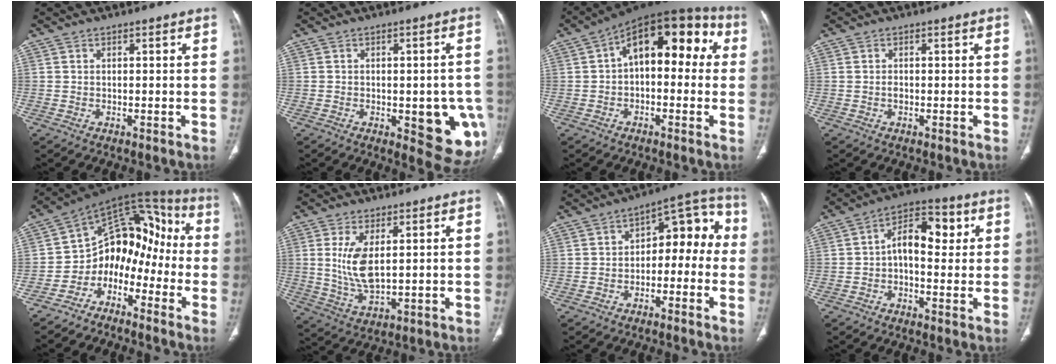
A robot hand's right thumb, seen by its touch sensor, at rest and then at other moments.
{"total": 11.8, "force": [-3.1, 5.3, 10.1], "torque": [-0.087, -0.002, -0.024]}
{"total": 16.3, "force": [2.6, 9.1, 13.3], "torque": [-0.141, 0.051, 0.025]}
{"total": 0.8, "force": [-0.1, 0.5, 0.6], "torque": [-0.011, 0.001, -0.003]}
{"total": 12.8, "force": [-5.5, 9.5, 6.6], "torque": [-0.041, 0.119, -0.104]}
{"total": 8.0, "force": [1.7, 3.5, 7.0], "torque": [-0.145, -0.018, 0.045]}
{"total": 11.1, "force": [-1.5, 7.0, 8.4], "torque": [-0.062, 0.058, -0.032]}
{"total": 10.0, "force": [1.4, 5.9, 8.0], "torque": [-0.096, 0.026, 0.016]}